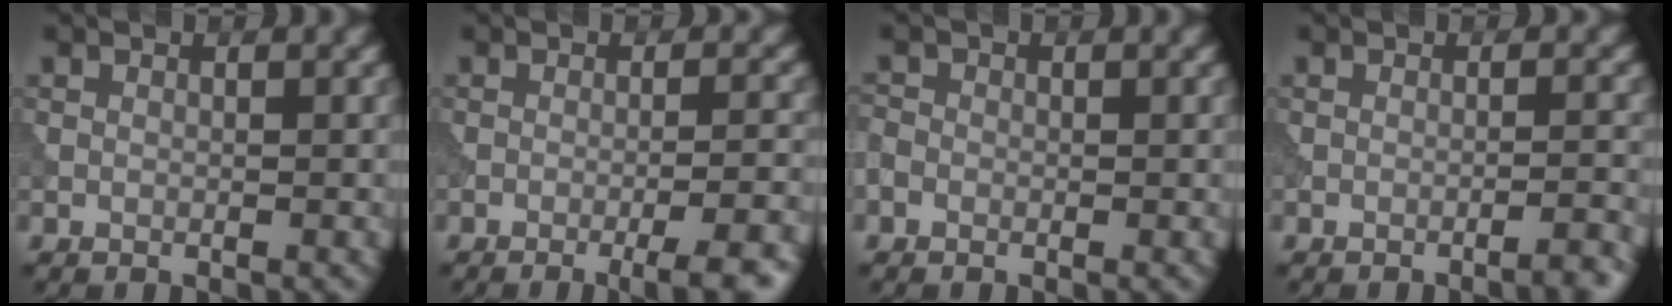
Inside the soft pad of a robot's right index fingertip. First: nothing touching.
{"total": 6.2, "force": [-3.4, 1.5, 4.9], "torque": [-0.053, 0.009, -0.045]}
{"total": 1.0, "force": [-0.4, 0.9, 0.3], "torque": [-0.007, -0.002, -0.010]}
{"total": 2.7, "force": [-1.9, 0.5, 1.9], "torque": [-0.018, 0.014, -0.036]}